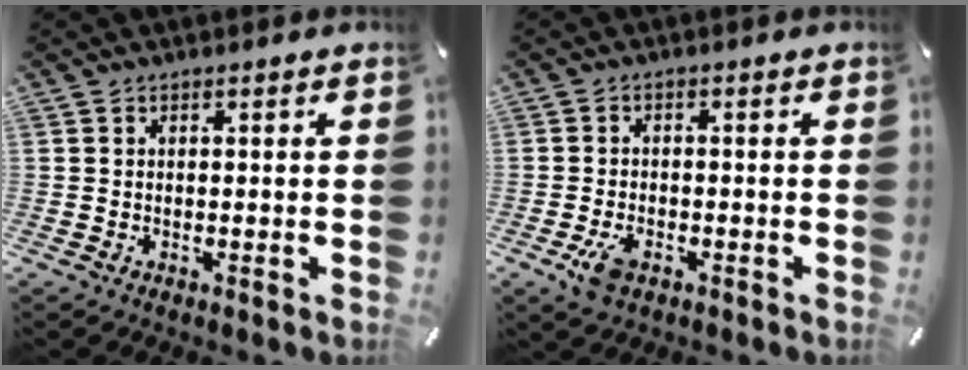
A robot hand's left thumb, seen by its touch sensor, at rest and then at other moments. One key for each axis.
{"total": 4.6, "fx": -2.2, "fy": 2.6, "fz": 3.0, "tx": -0.076, "ty": 0.004, "tz": -0.045}